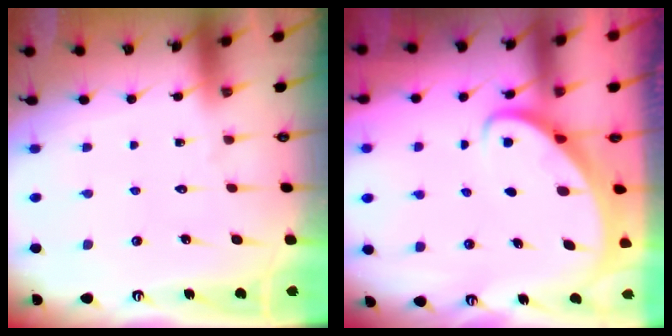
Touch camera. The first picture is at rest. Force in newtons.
{"total": 2.6, "press": 2.6, "slide": 0.3}